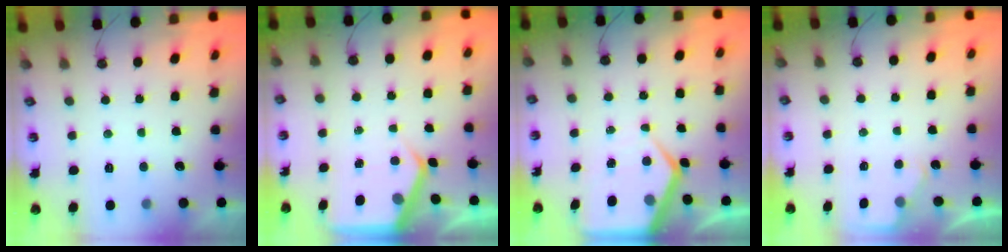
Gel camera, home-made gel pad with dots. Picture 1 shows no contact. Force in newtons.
{"total": 4.5, "press": 4.4, "slide": 0.6}
{"total": 7.4, "press": 7.3, "slide": 0.6}
{"total": 1.9, "press": 1.9, "slide": 0.3}